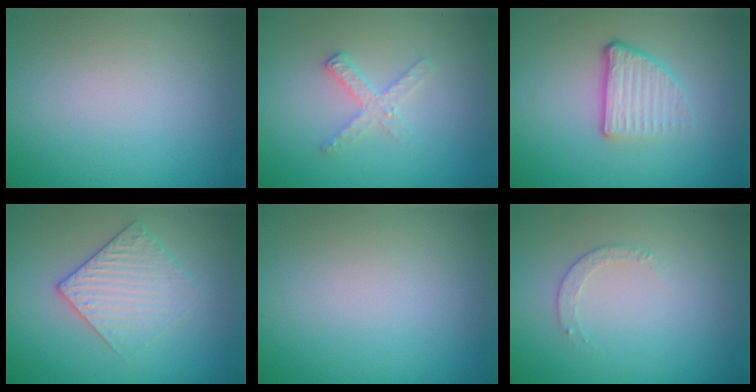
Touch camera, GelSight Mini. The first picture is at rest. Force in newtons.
{"total": 2.0, "press": 2.0, "slide": 0.2}
{"total": 3.6, "press": 2.3, "slide": 2.8}
{"total": 2.9, "press": 2.6, "slide": 1.2}
{"total": 0.0}
{"total": 0.8, "press": 0.6, "slide": 0.6}